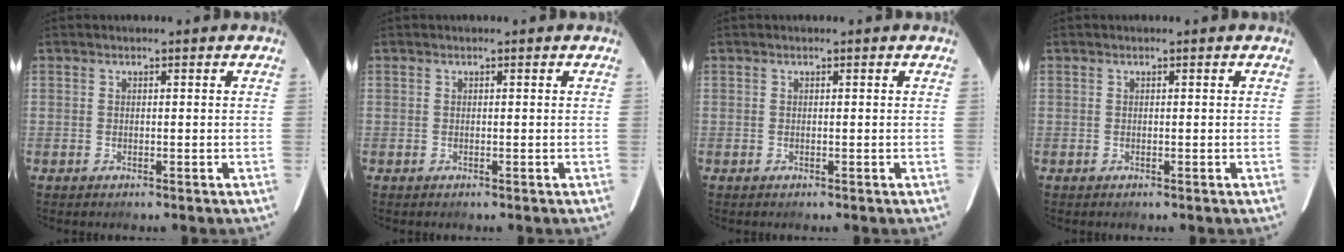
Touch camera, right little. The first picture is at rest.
{"total": 0.0}
{"total": 0.0}
{"total": 0.0}